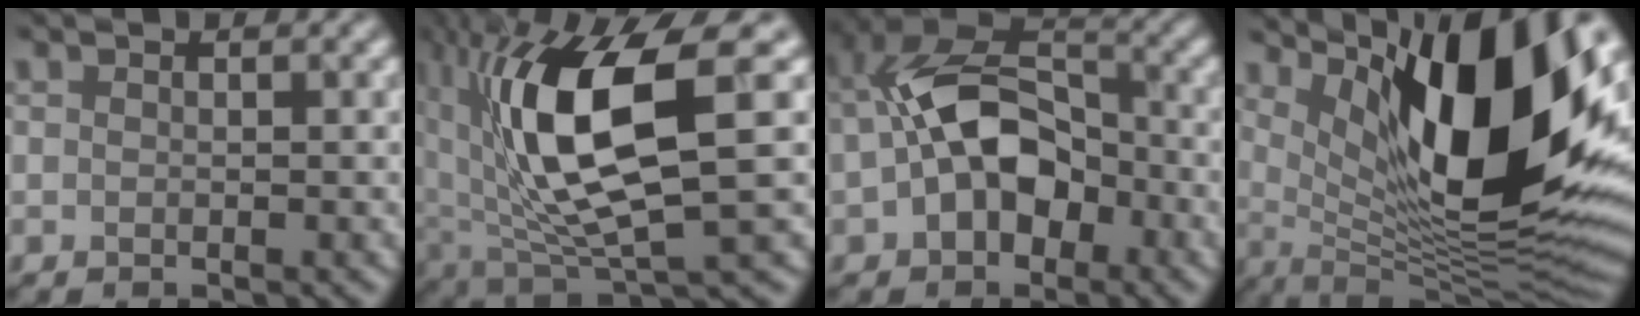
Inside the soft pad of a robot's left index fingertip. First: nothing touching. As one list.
[{"total": 12.1, "force": [1.9, 4.7, 11.0], "torque": [-0.225, -0.017, 0.048]}, {"total": 8.4, "force": [-1.6, 5.4, 6.2], "torque": [-0.121, 0.012, -0.033]}, {"total": 16.0, "force": [5.3, 5.0, 14.2], "torque": [-0.212, -0.011, 0.098]}]